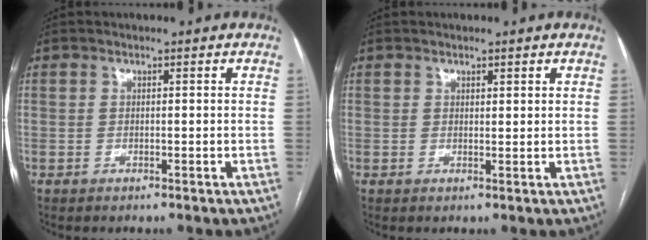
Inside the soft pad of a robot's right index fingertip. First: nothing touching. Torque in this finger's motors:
{"motor_torque": [-0.11, -0.05, -0.03, -0.01]}